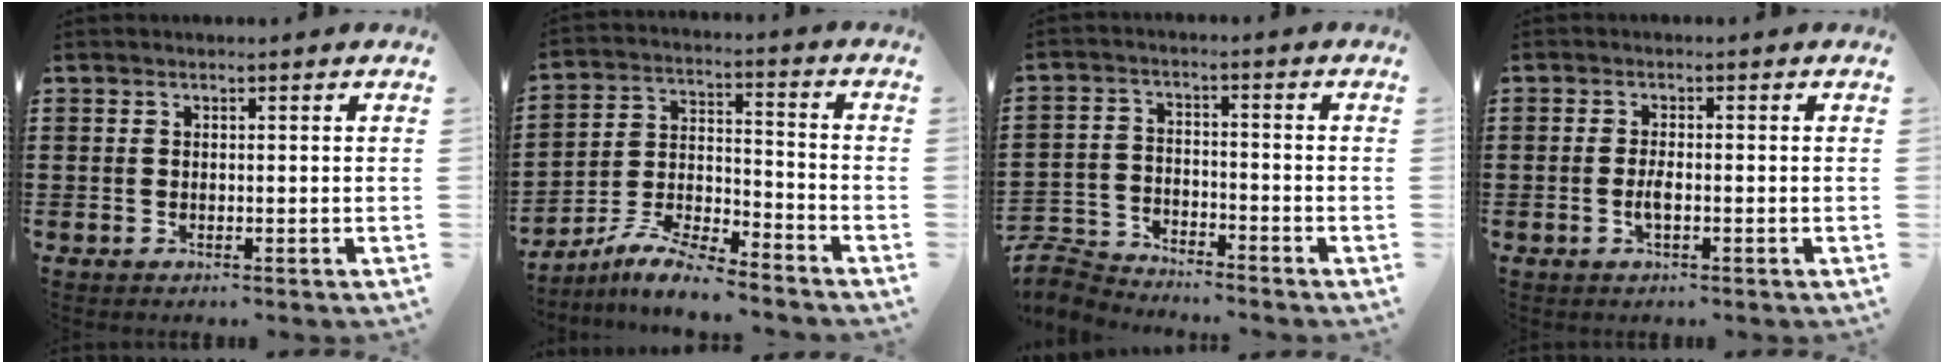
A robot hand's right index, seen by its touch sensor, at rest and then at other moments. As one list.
[{"total": 7.6, "force": [-7.0, 1.0, 2.8], "torque": [-0.069, 0.001, -0.139]}, {"total": 5.0, "force": [-4.9, 0.9, 0.2], "torque": [-0.028, -0.003, -0.106]}, {"total": 2.1, "force": [-0.6, 0.5, 1.9], "torque": [-0.043, -0.001, -0.013]}]